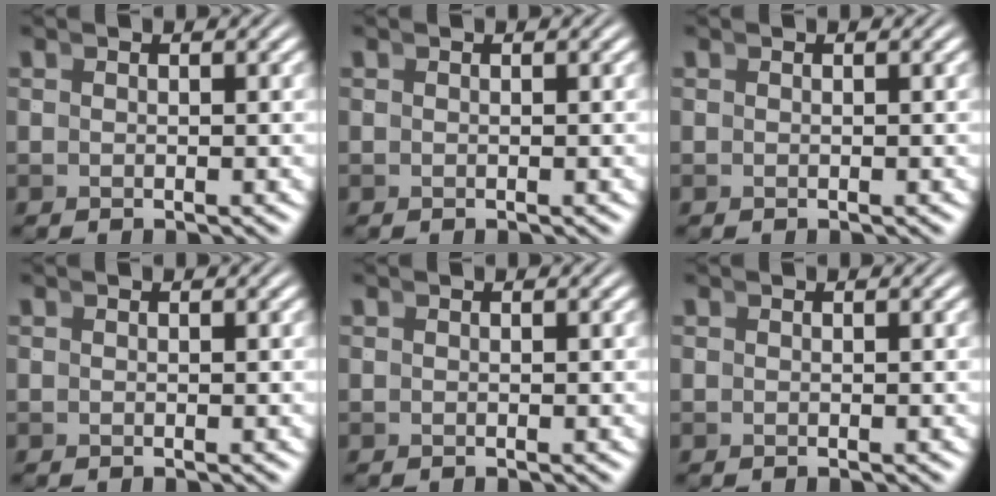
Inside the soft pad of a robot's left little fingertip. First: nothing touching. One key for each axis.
{"total": 0.0}
{"total": 0.0}
{"total": 0.0}
{"total": 0.0}
{"total": 0.0}